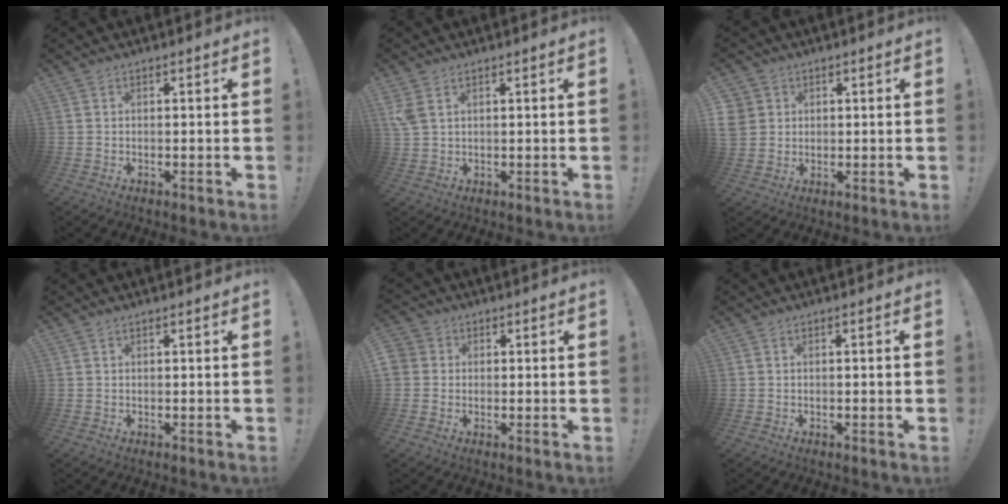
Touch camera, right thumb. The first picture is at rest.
{"total": 3.8, "force": [2.0, 2.0, 2.6], "torque": [-0.049, -0.004, 0.039]}
{"total": 5.2, "force": [1.3, 4.8, 1.5], "torque": [-0.030, -0.003, 0.027]}
{"total": 0.0}
{"total": 3.3, "force": [-0.2, 3.2, 1.0], "torque": [-0.015, 0.008, -0.002]}
{"total": 0.9, "force": [-0.4, 0.1, 0.8], "torque": [-0.015, 0.001, -0.007]}